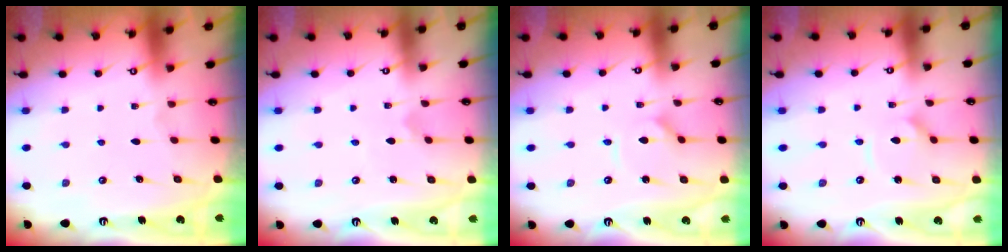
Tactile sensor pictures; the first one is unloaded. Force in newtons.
{"total": 0.8, "press": 0.8, "slide": 0.0}
{"total": 1.8, "press": 1.7, "slide": 0.2}
{"total": 5.3, "press": 5.3, "slide": 0.4}